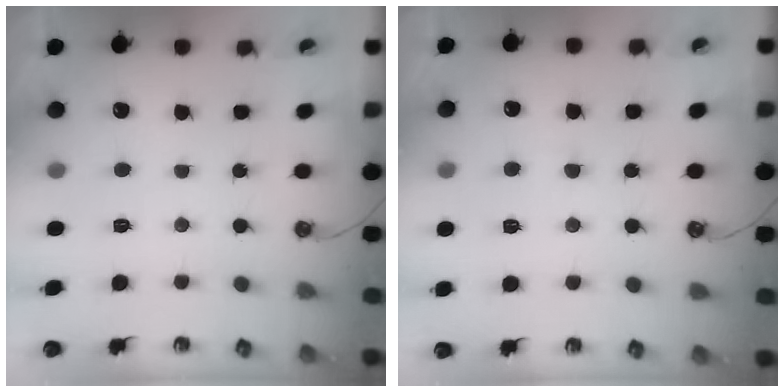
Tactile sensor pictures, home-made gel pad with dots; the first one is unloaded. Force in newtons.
{"total": 3.7, "press": 3.7, "slide": 0.5}